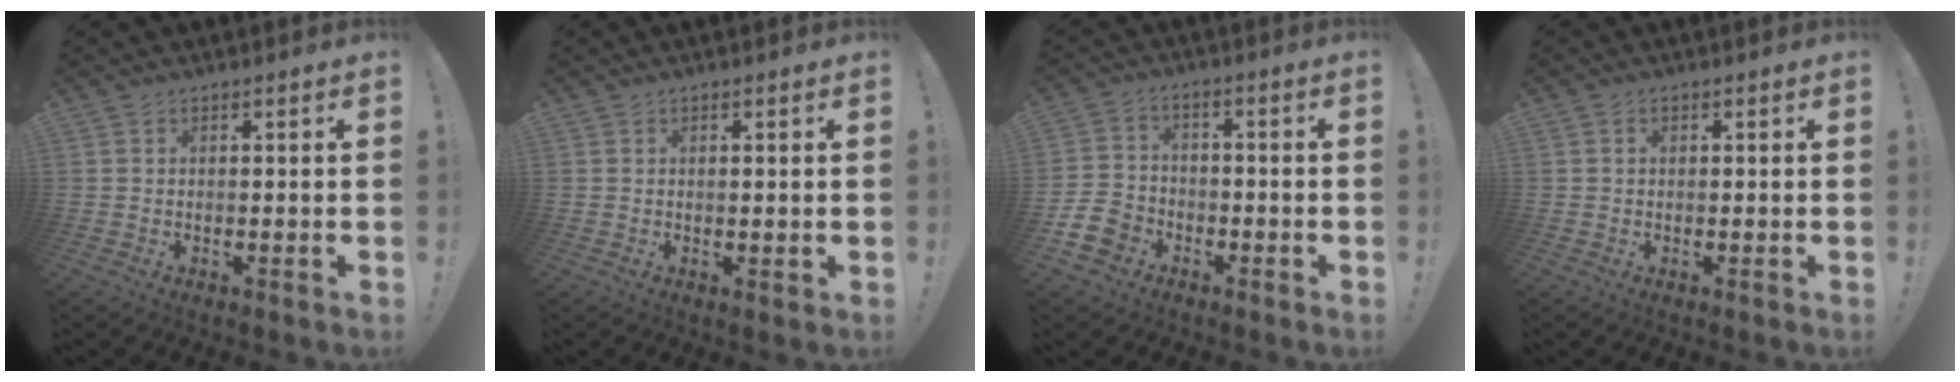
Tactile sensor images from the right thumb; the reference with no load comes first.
{"total": 1.0, "force": [0.6, 0.3, 0.7], "torque": [0.000, -0.004, 0.009]}
{"total": 9.6, "force": [-5.1, 7.2, 3.8], "torque": [-0.081, 0.034, -0.093]}
{"total": 1.0, "force": [0.3, 0.7, 0.7], "torque": [-0.010, 0.002, 0.004]}